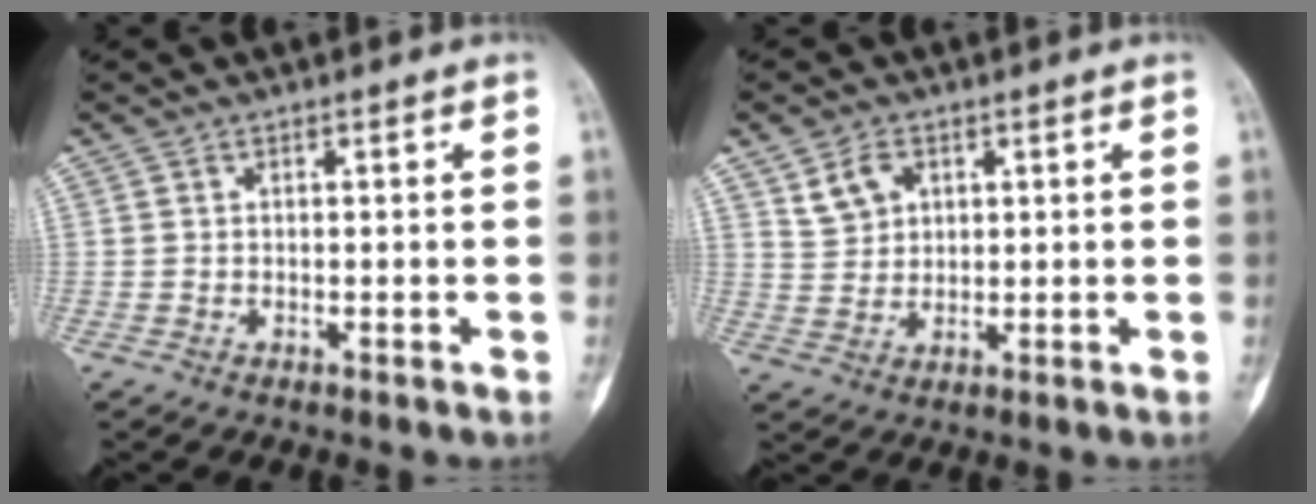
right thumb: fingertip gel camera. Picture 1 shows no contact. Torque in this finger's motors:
{"motor_torque": [-0.33, 0.31, -0.01, 0.05, 0.00]}